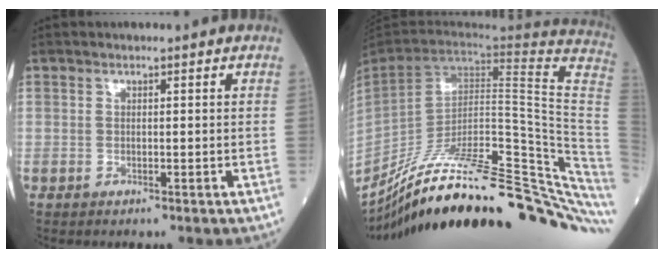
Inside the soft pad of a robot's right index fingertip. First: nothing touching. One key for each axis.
{"total": 40.0, "fx": -30.3, "fy": 5.3, "fz": 25.5, "tx": -0.302, "ty": -0.053, "tz": -0.433}